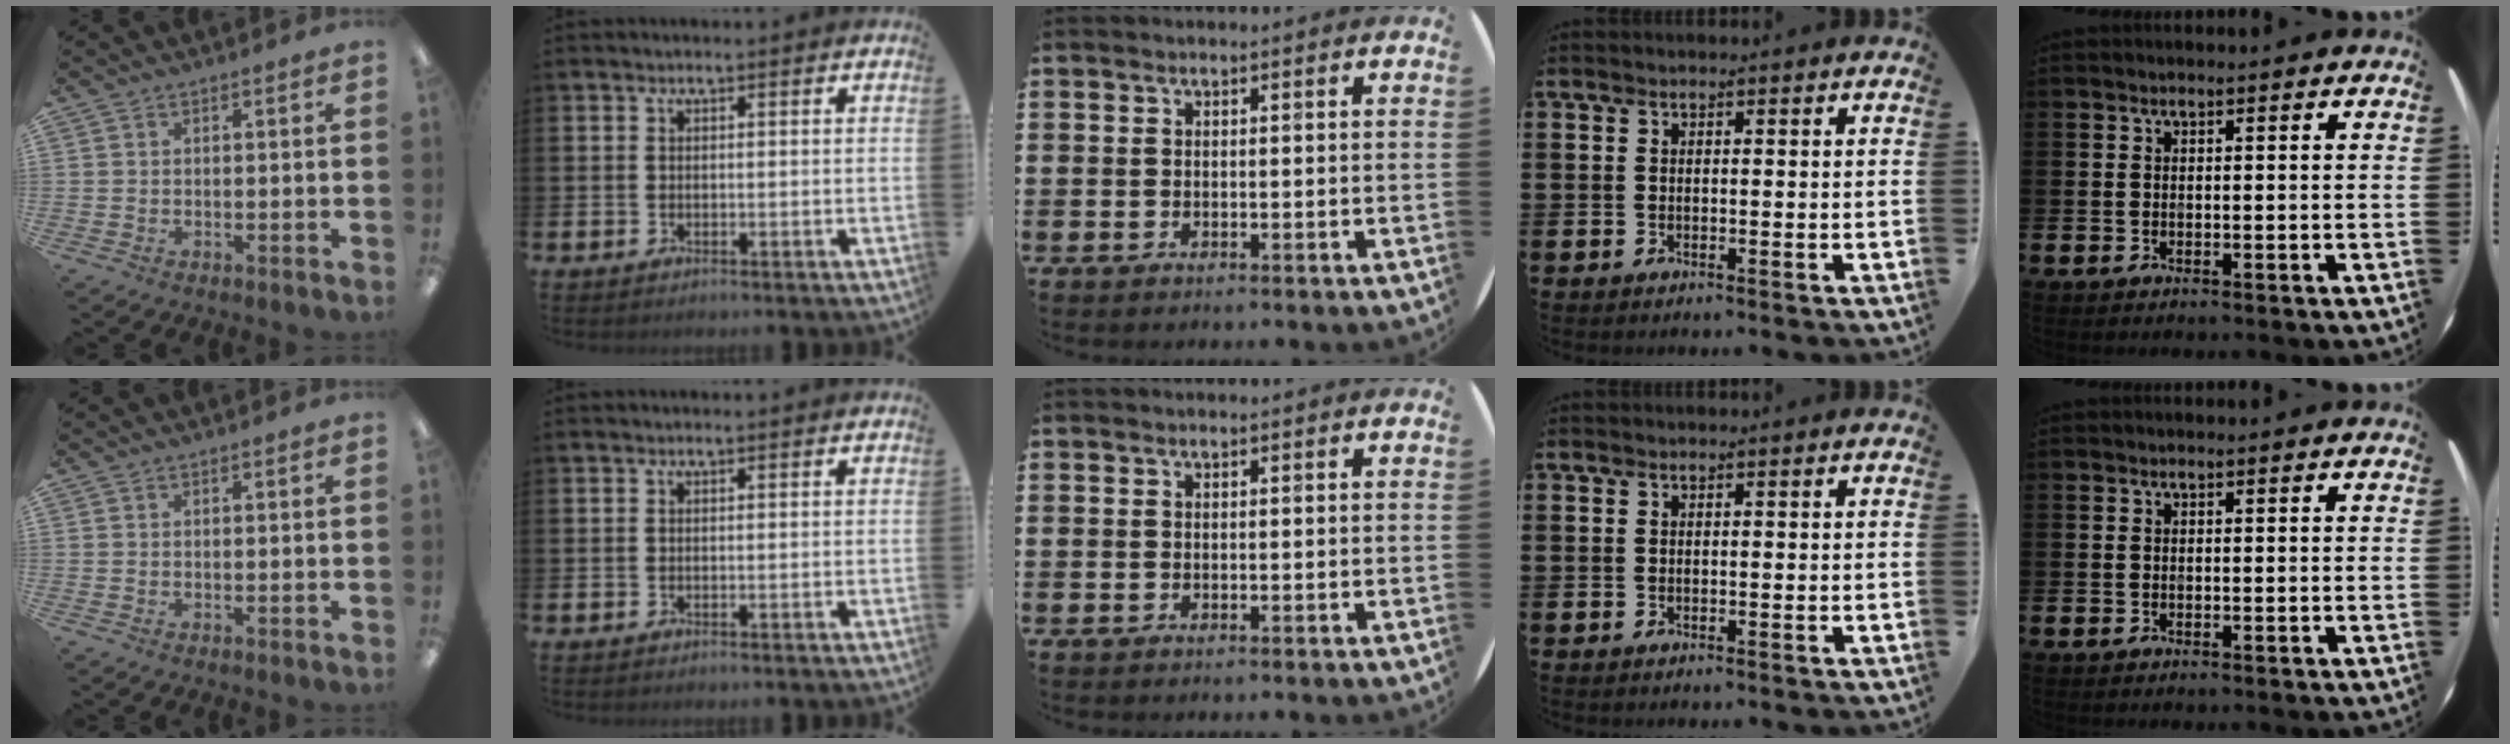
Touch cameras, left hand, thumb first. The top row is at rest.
{}